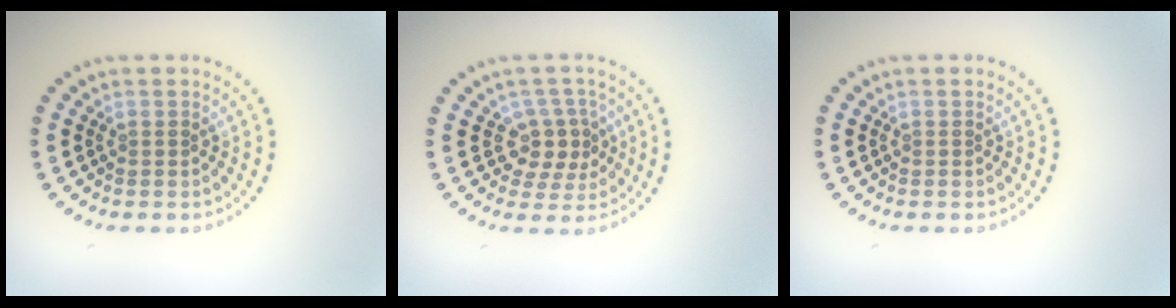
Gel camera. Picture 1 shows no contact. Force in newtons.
{"total": 3.0, "press": 2.6, "slide": 1.6}
{"total": 0.0}